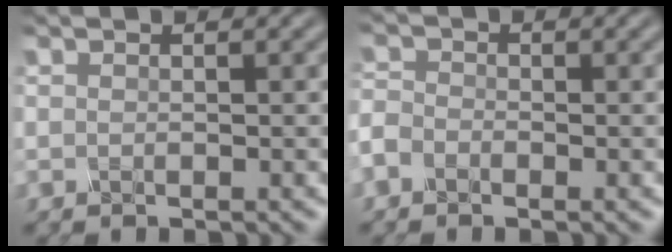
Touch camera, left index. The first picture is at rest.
{"total": 1.4, "force": [-1.3, 0.5, -0.1], "torque": [-0.019, 0.002, -0.019]}